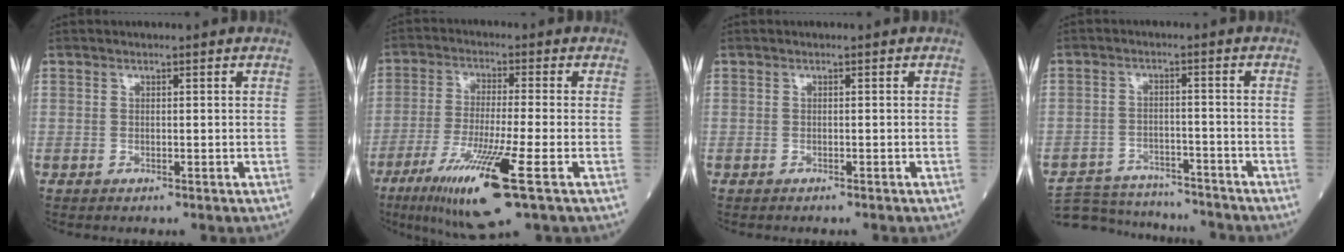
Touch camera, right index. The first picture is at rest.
{"total": 13.1, "force": [-6.1, 0.1, 11.6], "torque": [-0.224, -0.037, -0.107]}
{"total": 0.7, "force": [-0.7, 0.0, 0.2], "torque": [-0.005, 0.000, -0.011]}
{"total": 12.6, "force": [-12.1, 2.8, 2.3], "torque": [-0.042, 0.010, -0.179]}